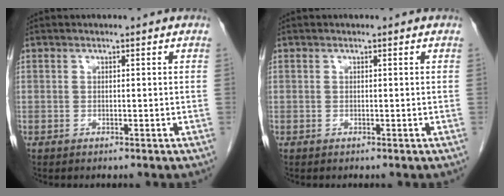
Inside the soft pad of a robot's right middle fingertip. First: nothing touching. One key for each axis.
{"total": 0.0}